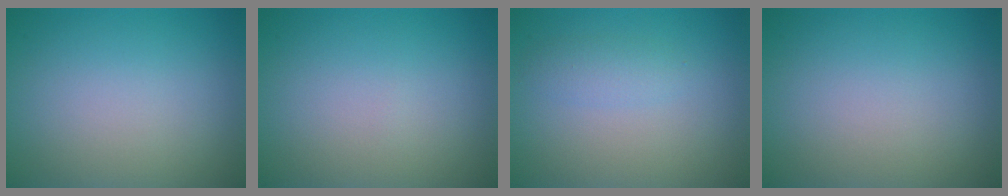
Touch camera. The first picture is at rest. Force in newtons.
{"total": 0.0}
{"total": 1.5, "press": 1.5, "slide": 0.1}
{"total": 0.0}